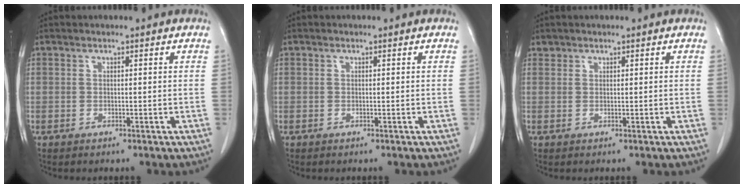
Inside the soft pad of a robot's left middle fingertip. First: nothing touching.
{"total": 0.0}
{"total": 0.6, "force": [0.5, 0.3, -0.1], "torque": [0.000, 0.005, 0.010]}